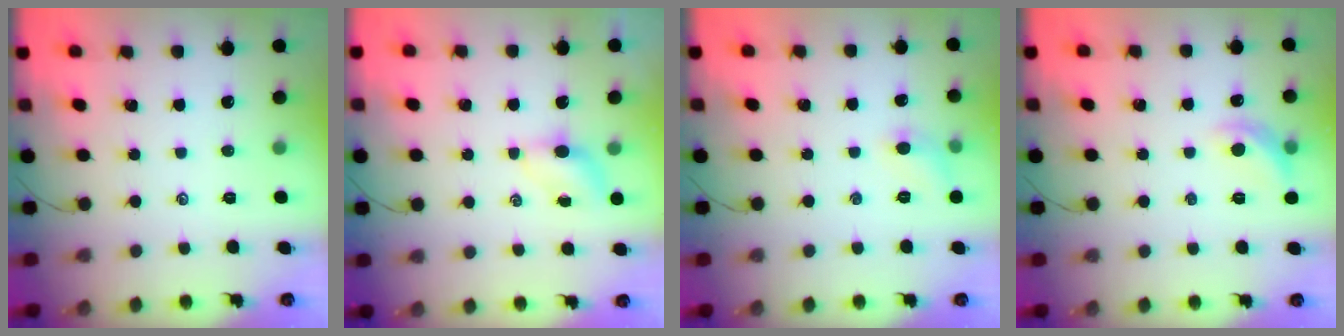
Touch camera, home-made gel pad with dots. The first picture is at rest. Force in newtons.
{"total": 4.0, "press": 3.9, "slide": 1.2}
{"total": 5.5, "press": 5.2, "slide": 1.7}
{"total": 8.3, "press": 8.3, "slide": 0.9}